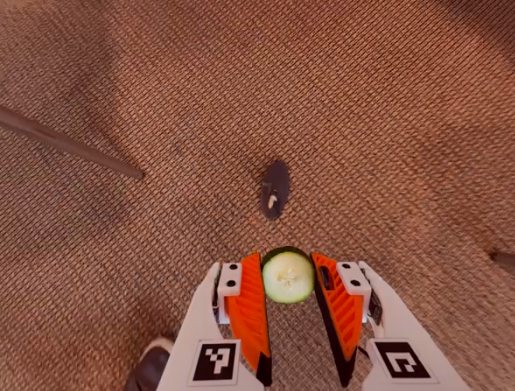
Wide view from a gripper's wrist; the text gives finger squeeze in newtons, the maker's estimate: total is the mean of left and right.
{"total": 7.6, "left": 7.2, "right": 8.0}